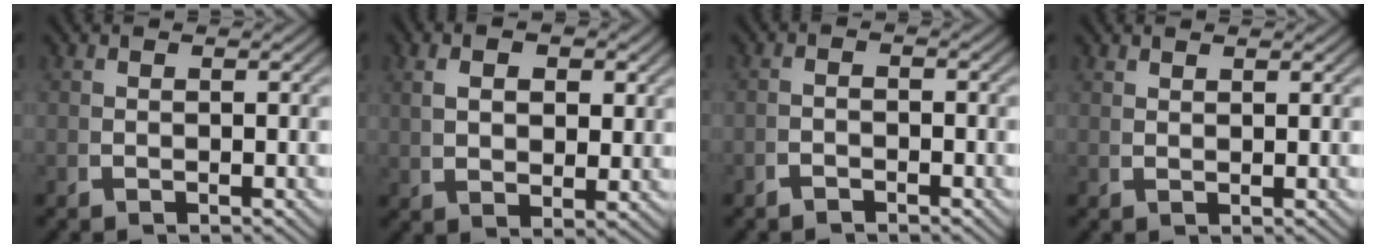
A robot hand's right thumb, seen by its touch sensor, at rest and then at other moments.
{"total": 3.1, "force": [1.4, 1.5, 2.4], "torque": [-0.037, -0.003, 0.036]}
{"total": 1.1, "force": [-1.1, 0.0, 0.2], "torque": [0.003, 0.004, -0.024]}
{"total": 1.2, "force": [1.1, -0.5, 0.1], "torque": [0.002, 0.004, 0.024]}